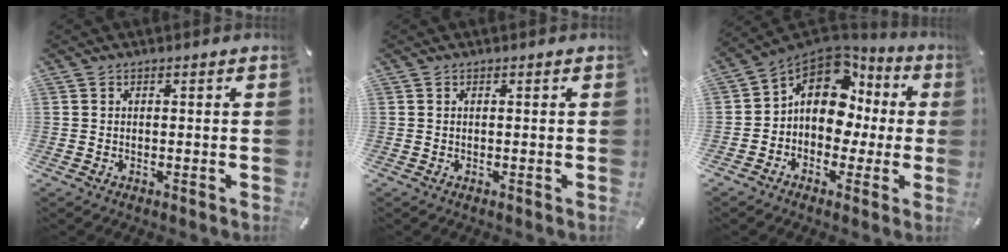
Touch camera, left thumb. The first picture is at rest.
{"total": 0.0}
{"total": 12.5, "force": [2.7, 9.7, 7.5], "torque": [-0.139, -0.022, 0.049]}